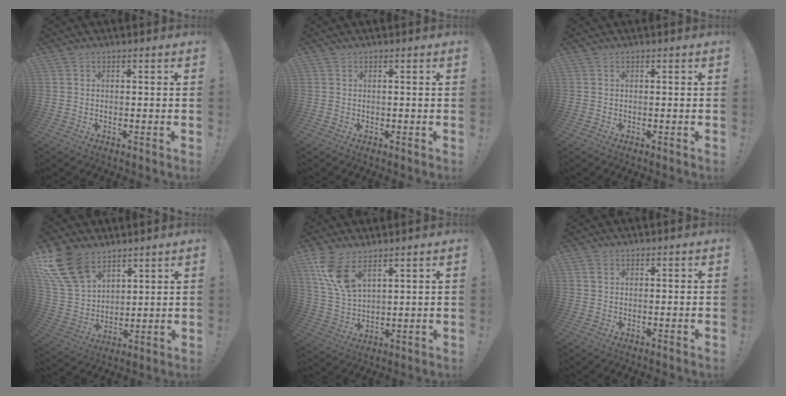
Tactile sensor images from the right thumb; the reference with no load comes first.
{"total": 0.0}
{"total": 0.0}
{"total": 15.5, "force": [9.8, 9.1, 7.7], "torque": [-0.170, -0.054, 0.190]}
{"total": 11.2, "force": [6.6, 5.1, 7.5], "torque": [-0.152, -0.025, 0.125]}
{"total": 1.2, "force": [0.5, 0.8, 0.7], "torque": [-0.007, 0.000, 0.008]}